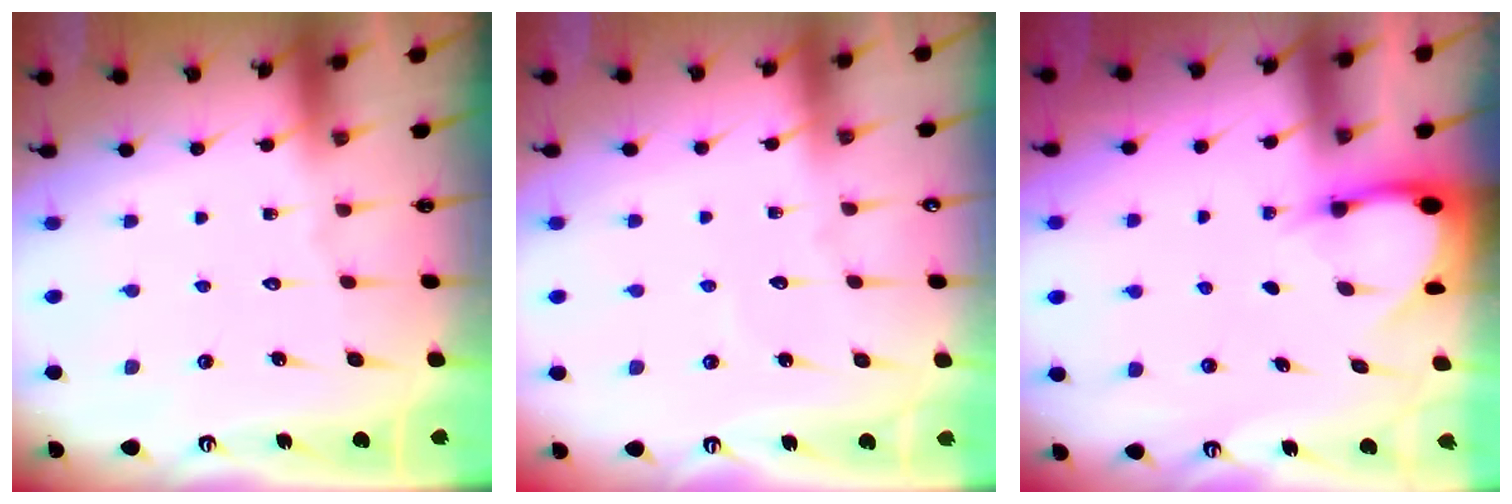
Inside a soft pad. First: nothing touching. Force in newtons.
{"total": 3.2, "press": 3.2, "slide": 0.2}
{"total": 3.5, "press": 3.5, "slide": 0.2}